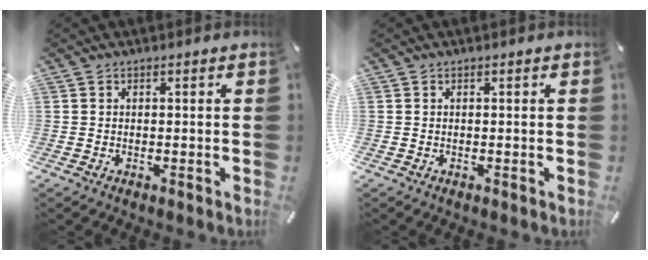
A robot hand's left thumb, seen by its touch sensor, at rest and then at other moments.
{"total": 0.0}